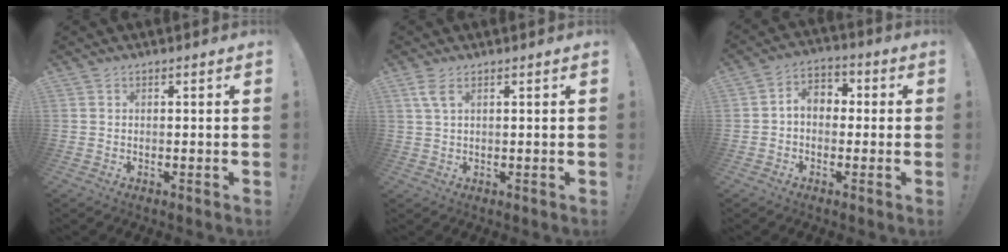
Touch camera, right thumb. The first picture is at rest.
{"total": 3.3, "force": [1.5, 1.0, 2.8], "torque": [-0.063, 0.003, 0.029]}
{"total": 6.7, "force": [0.3, 5.0, 4.5], "torque": [-0.077, 0.015, 0.009]}